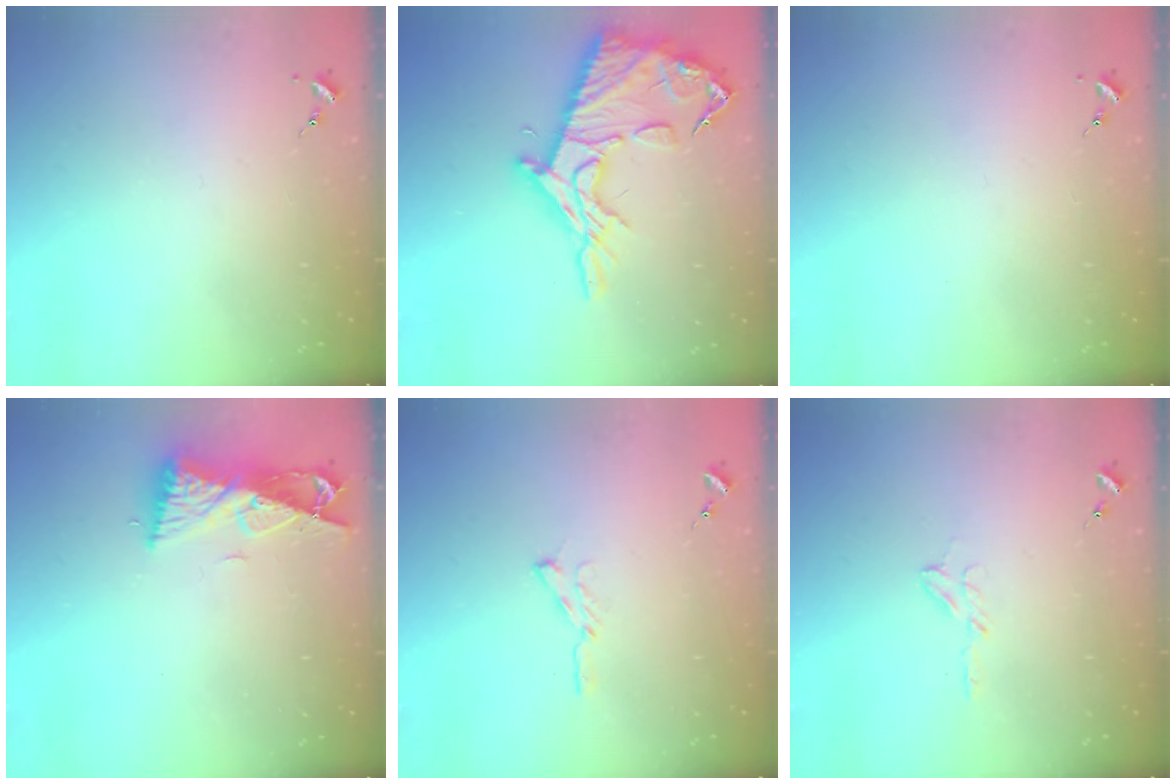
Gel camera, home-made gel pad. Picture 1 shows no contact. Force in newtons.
{"total": 19.4, "press": 19.4, "slide": 1.4}
{"total": 0.0}
{"total": 9.7, "press": 9.7, "slide": 0.7}
{"total": 5.8, "press": 5.8, "slide": 0.6}
{"total": 5.5, "press": 5.5, "slide": 0.5}